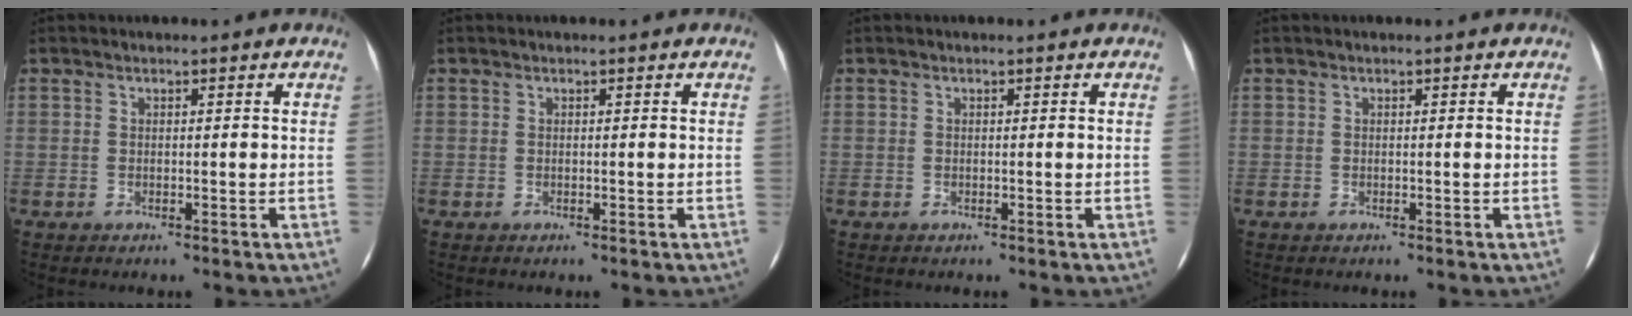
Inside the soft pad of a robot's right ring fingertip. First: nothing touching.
{"total": 0.0}
{"total": 0.0}
{"total": 0.0}